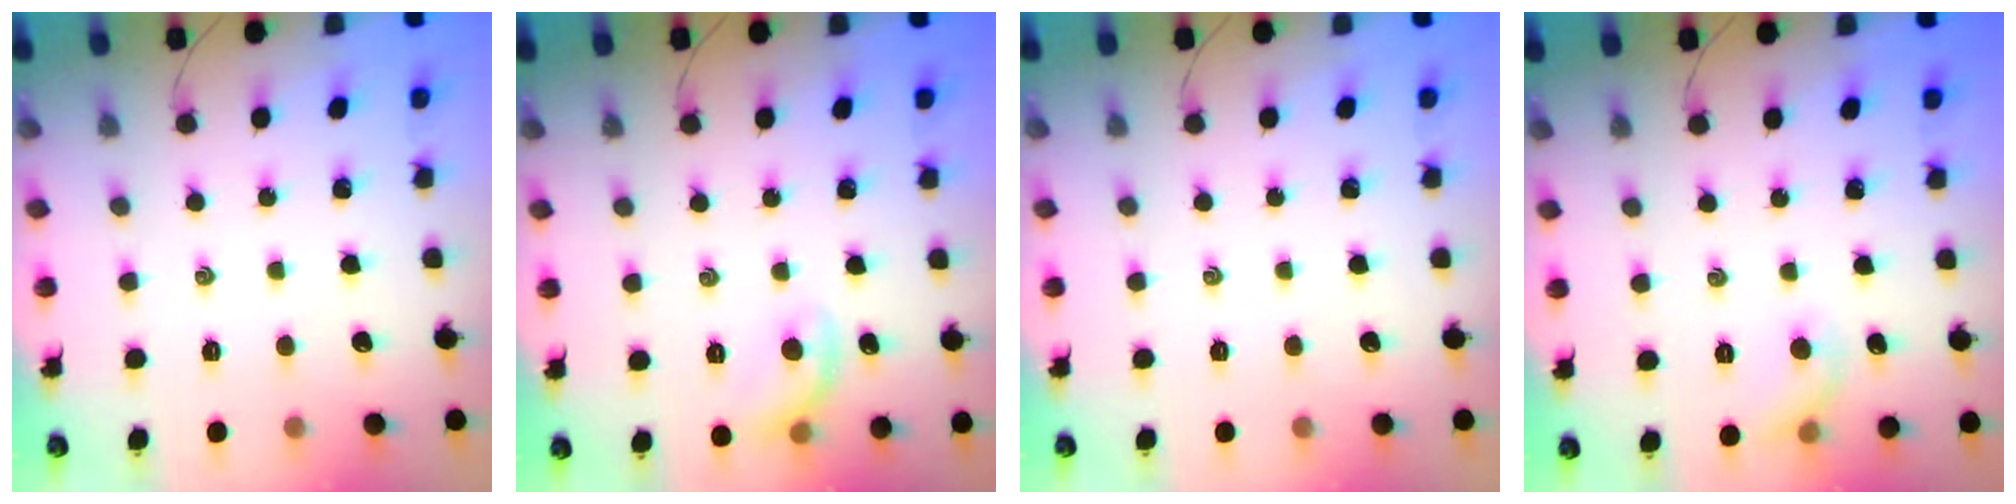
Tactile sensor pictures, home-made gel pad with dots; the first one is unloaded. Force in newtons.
{"total": 7.9, "press": 7.9, "slide": 0.6}
{"total": 0.0}
{"total": 5.2, "press": 5.1, "slide": 1.0}